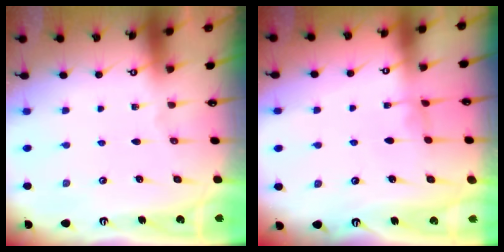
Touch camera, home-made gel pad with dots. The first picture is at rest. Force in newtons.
{"total": 0.8, "press": 0.6, "slide": 0.6}